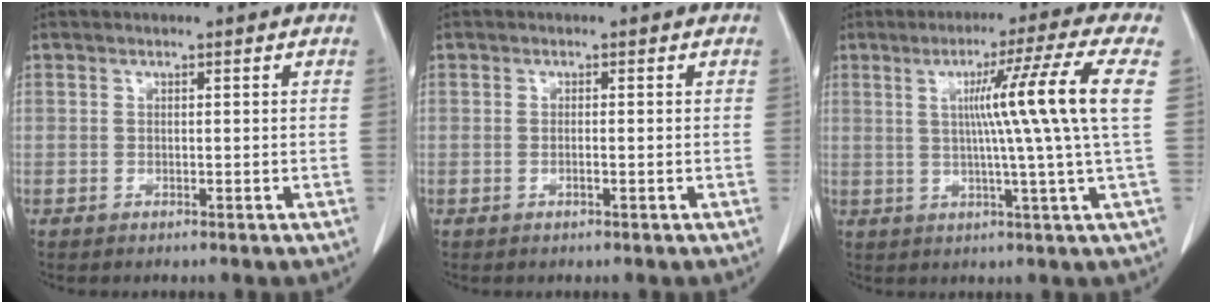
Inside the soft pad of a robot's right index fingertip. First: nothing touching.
{"total": 0.8, "force": [-0.3, 0.1, 0.8], "torque": [-0.013, 0.001, -0.006]}
{"total": 12.3, "force": [2.2, -3.1, 11.7], "torque": [-0.169, 0.006, 0.036]}